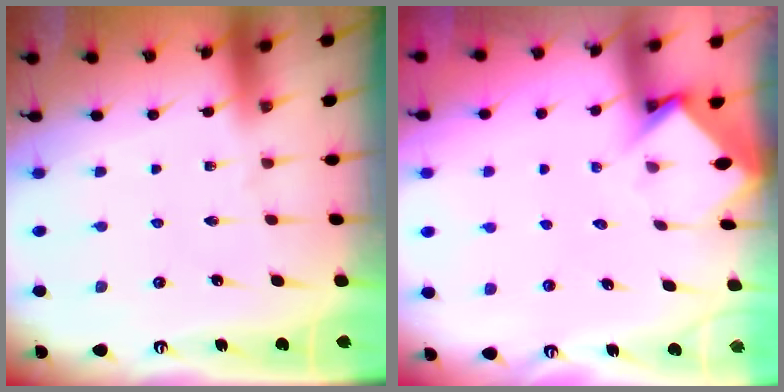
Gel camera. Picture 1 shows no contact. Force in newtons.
{"total": 3.8, "press": 3.8, "slide": 0.3}